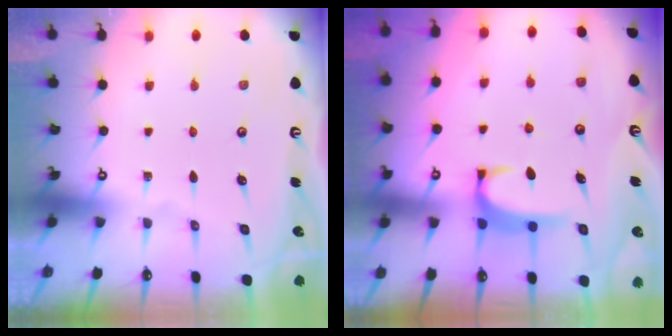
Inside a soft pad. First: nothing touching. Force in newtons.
{"total": 1.9, "press": 1.8, "slide": 0.6}